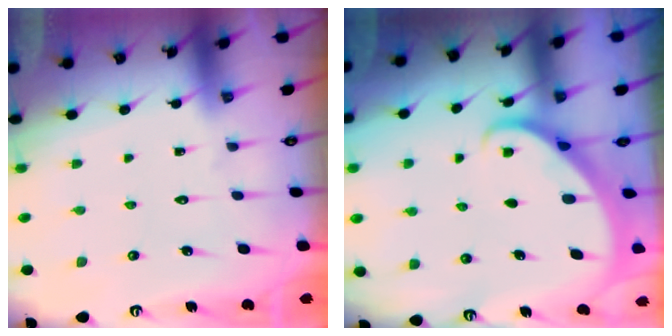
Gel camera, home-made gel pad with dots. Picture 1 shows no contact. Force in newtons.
{"total": 1.8, "press": 1.8, "slide": 0.1}